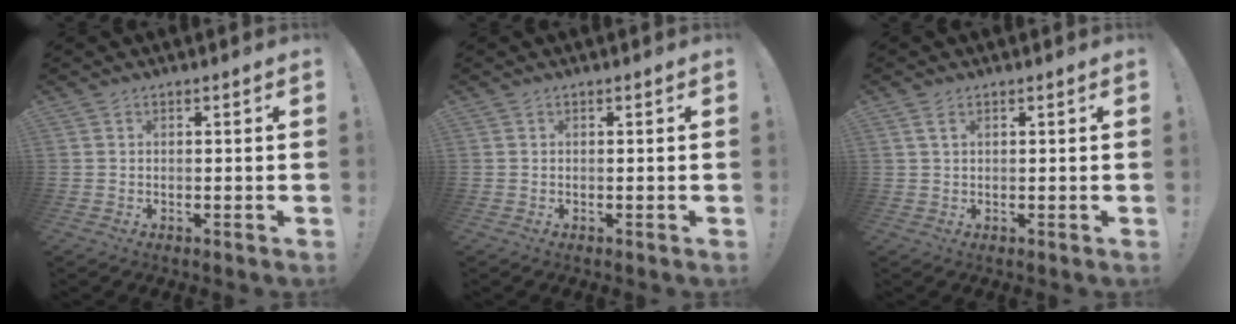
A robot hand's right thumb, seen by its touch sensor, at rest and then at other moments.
{"total": 0.0}
{"total": 2.4, "force": [1.1, 1.1, 1.8], "torque": [-0.032, 0.001, 0.021]}